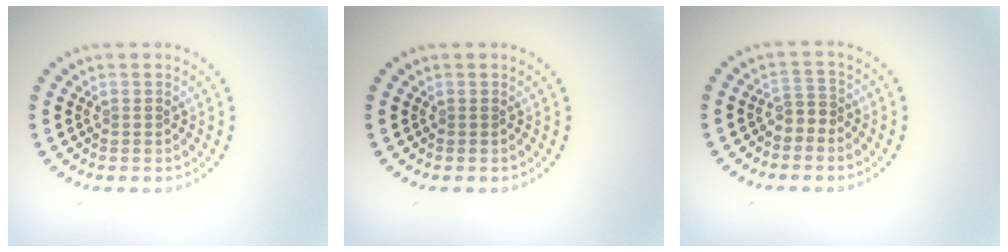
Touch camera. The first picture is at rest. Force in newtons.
{"total": 0.0}
{"total": 1.7, "press": 1.3, "slide": 1.1}